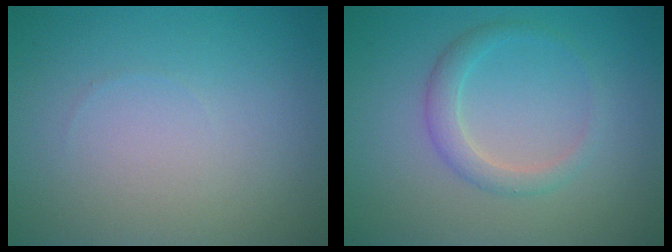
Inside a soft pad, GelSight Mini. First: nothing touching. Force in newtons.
{"total": 2.2, "press": 2.2, "slide": 0.2}